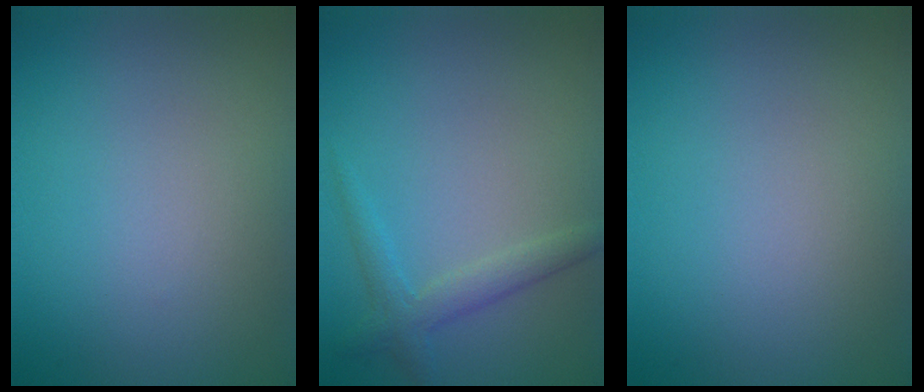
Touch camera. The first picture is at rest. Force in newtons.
{"total": 2.3, "press": 2.3, "slide": 0.1}
{"total": 0.0}